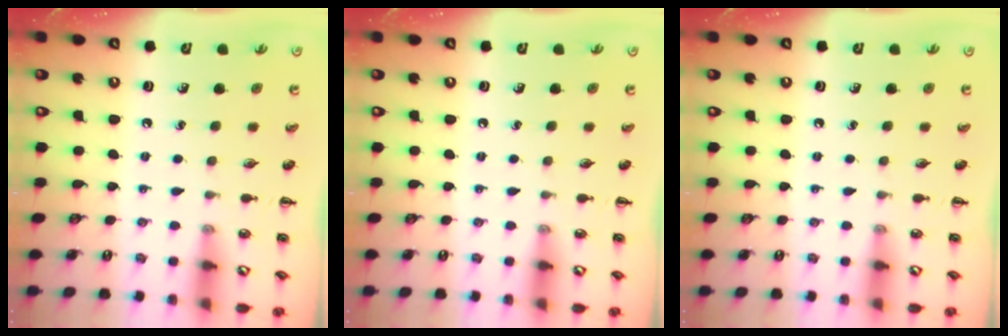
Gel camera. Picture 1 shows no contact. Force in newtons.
{"total": 0.0}
{"total": 0.0}